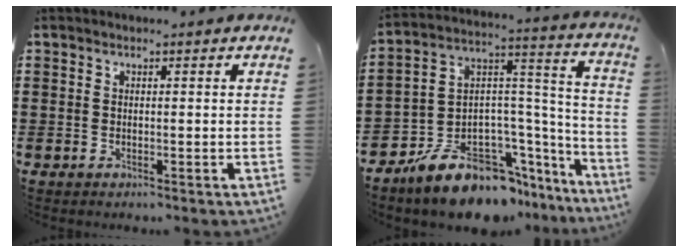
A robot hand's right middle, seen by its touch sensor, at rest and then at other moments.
{"total": 12.6, "force": [-10.0, 5.9, 5.1], "torque": [-0.101, 0.025, -0.178]}